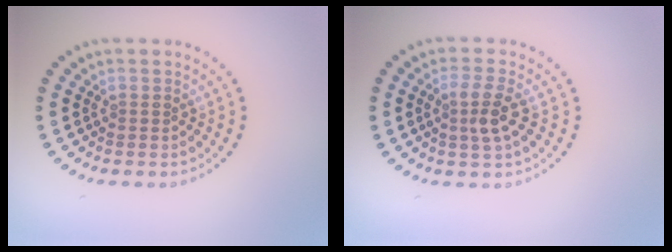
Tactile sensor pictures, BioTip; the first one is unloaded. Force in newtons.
{"total": 2.6, "press": 2.4, "slide": 1.1}